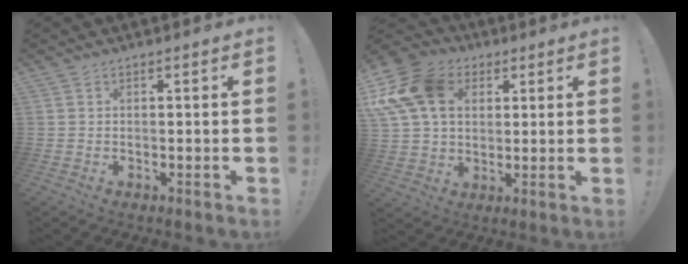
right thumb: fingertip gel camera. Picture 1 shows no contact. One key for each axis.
{"total": 18.8, "fx": 6.0, "fy": 14.1, "fz": 10.9, "tx": -0.215, "ty": -0.015, "tz": 0.111}